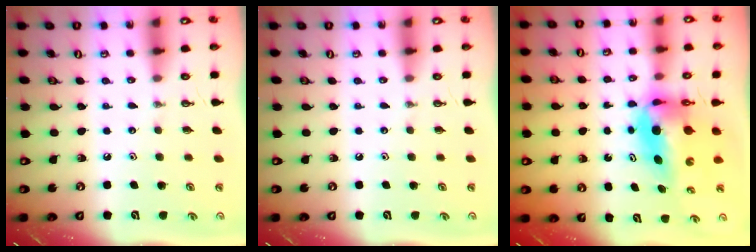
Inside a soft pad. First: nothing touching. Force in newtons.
{"total": 0.0}
{"total": 8.3, "press": 7.9, "slide": 2.5}